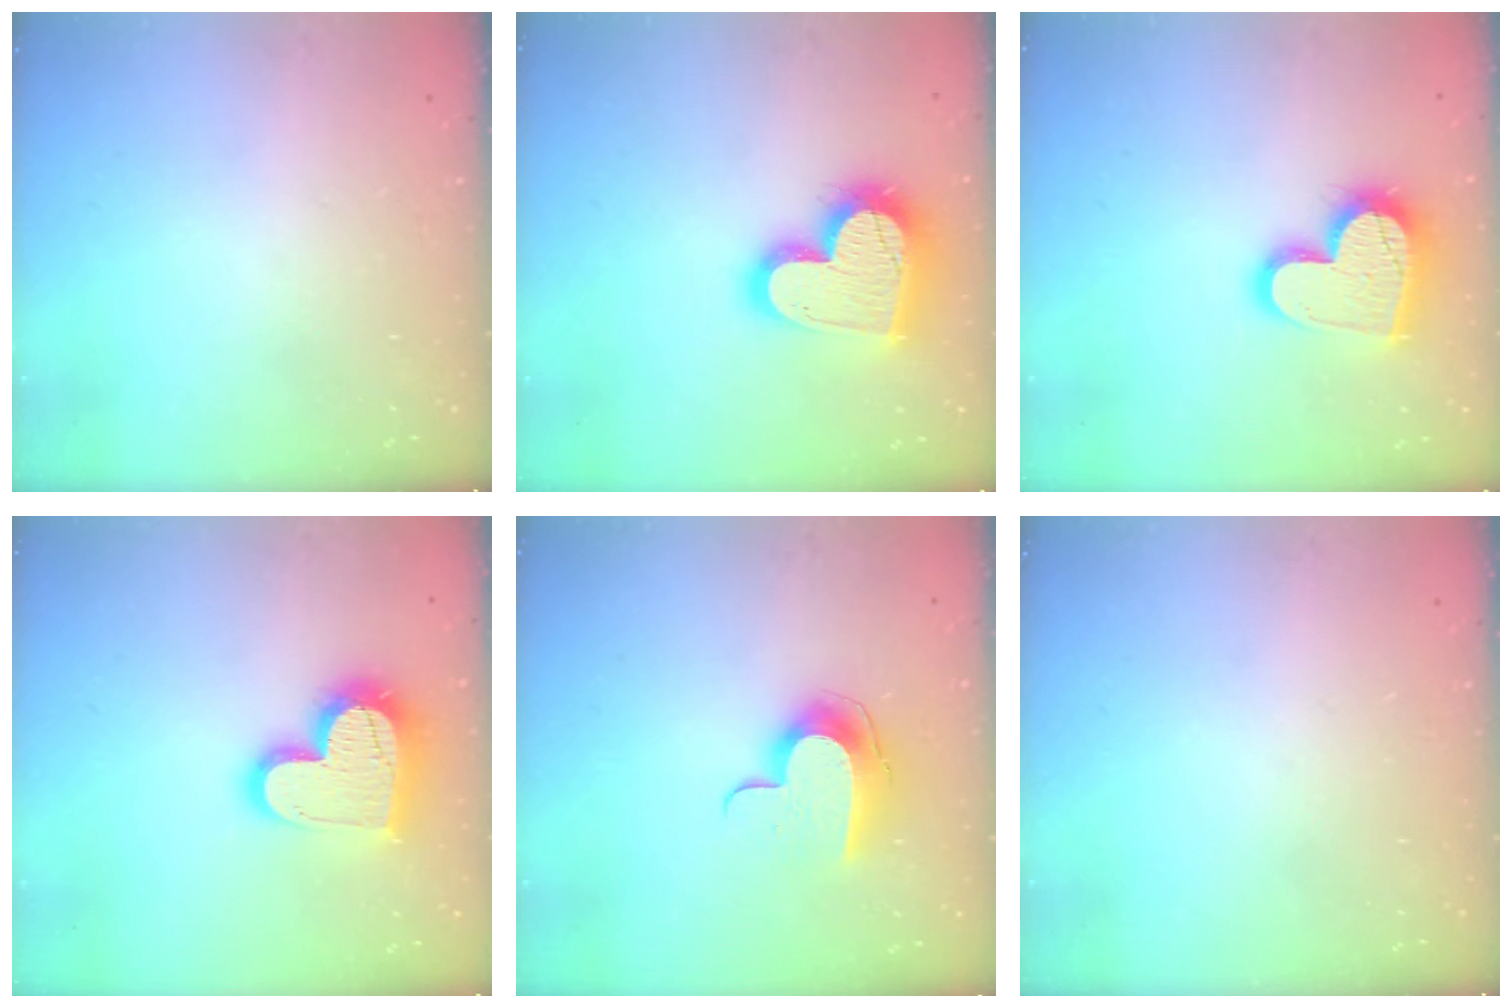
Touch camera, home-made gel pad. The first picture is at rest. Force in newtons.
{"total": 20.1, "press": 20.1, "slide": 1.7}
{"total": 16.6, "press": 16.5, "slide": 1.6}
{"total": 17.7, "press": 17.7, "slide": 1.3}
{"total": 10.2, "press": 10.2, "slide": 0.2}
{"total": 0.0}